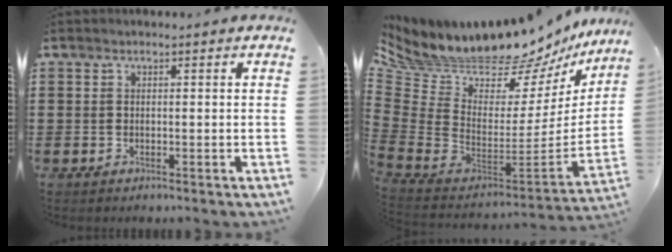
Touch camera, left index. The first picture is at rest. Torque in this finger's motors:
{"motor_torque": [1.10, -1.04, 0.67, 0.10]}